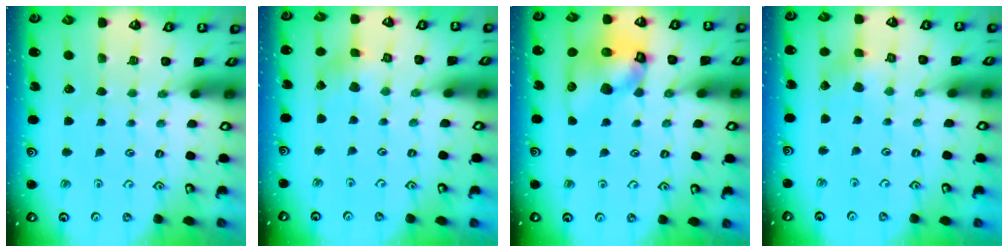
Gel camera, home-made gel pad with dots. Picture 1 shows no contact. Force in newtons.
{"total": 2.2, "press": 2.2, "slide": 0.2}
{"total": 14.0, "press": 13.8, "slide": 2.1}
{"total": 2.2, "press": 2.2, "slide": 0.2}